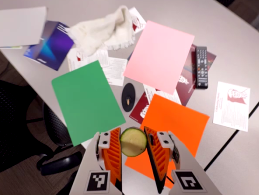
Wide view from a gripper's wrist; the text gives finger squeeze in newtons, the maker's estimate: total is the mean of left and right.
{"total": 12.4, "left": 13.0, "right": 11.8}